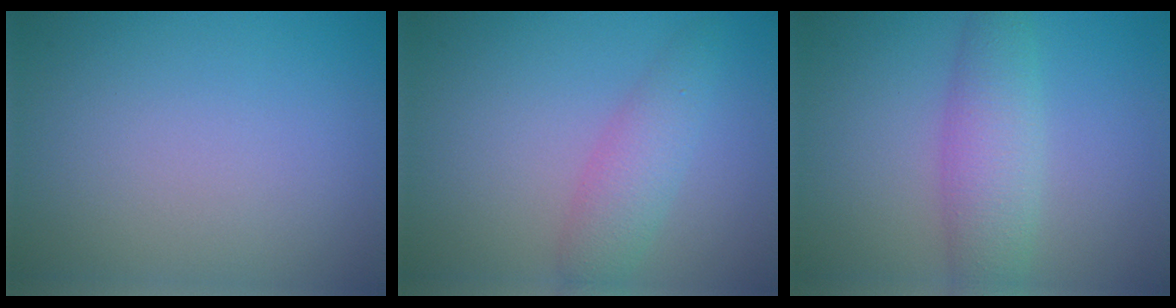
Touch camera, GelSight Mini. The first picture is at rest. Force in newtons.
{"total": 3.0, "press": 3.0, "slide": 0.1}
{"total": 4.3, "press": 4.3, "slide": 0.1}